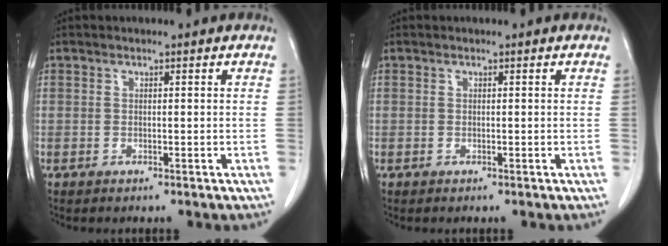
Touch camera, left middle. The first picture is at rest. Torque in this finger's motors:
{"motor_torque": [-0.09, 0.10, 0.02, -0.01]}